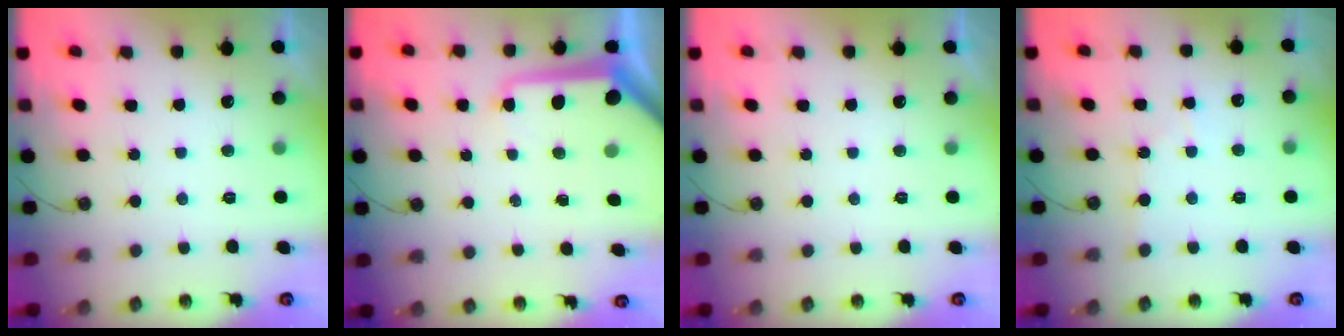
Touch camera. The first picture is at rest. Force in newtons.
{"total": 10.4, "press": 10.4, "slide": 1.1}
{"total": 0.0}
{"total": 3.0, "press": 2.9, "slide": 0.5}